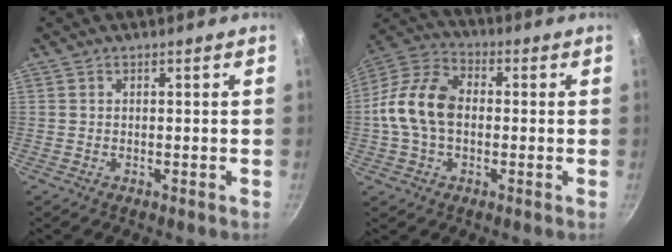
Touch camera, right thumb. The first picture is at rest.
{"total": 13.3, "force": [-0.5, 9.1, 9.6], "torque": [-0.165, 0.033, -0.027]}